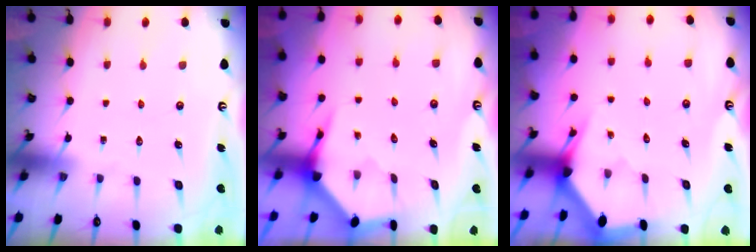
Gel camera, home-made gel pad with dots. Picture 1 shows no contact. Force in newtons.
{"total": 3.9, "press": 3.9, "slide": 0.4}
{"total": 2.8, "press": 2.8, "slide": 0.1}